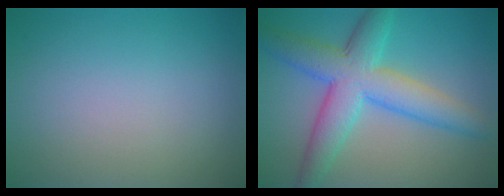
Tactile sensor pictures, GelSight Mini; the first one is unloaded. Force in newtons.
{"total": 7.5, "press": 7.5, "slide": 0.1}